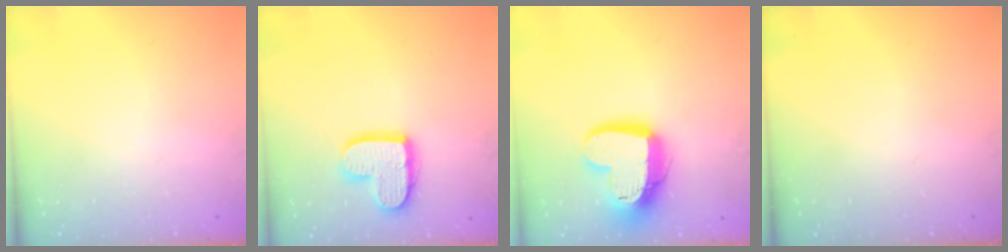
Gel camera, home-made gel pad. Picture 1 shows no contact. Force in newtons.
{"total": 12.6, "press": 12.6, "slide": 0.9}
{"total": 18.9, "press": 18.8, "slide": 1.5}
{"total": 0.0}